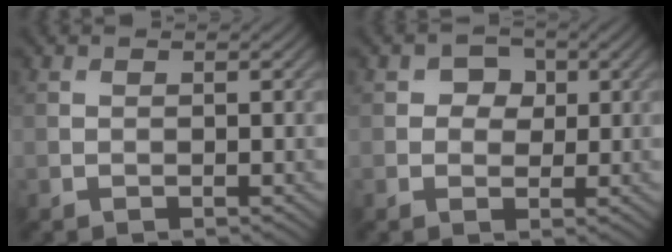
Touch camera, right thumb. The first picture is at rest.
{"total": 2.9, "force": [0.7, 2.5, 1.4], "torque": [-0.019, 0.001, 0.001]}